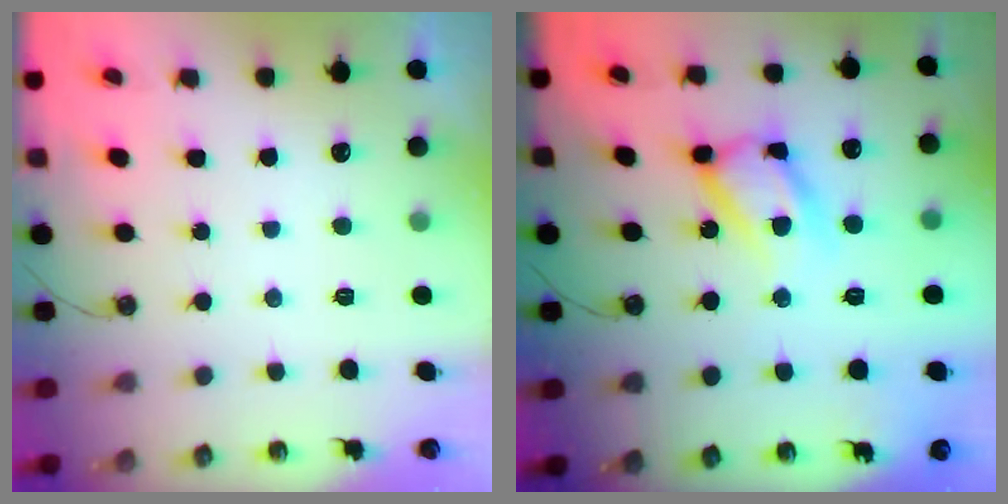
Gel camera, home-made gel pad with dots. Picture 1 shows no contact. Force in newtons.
{"total": 14.9, "press": 14.8, "slide": 1.9}